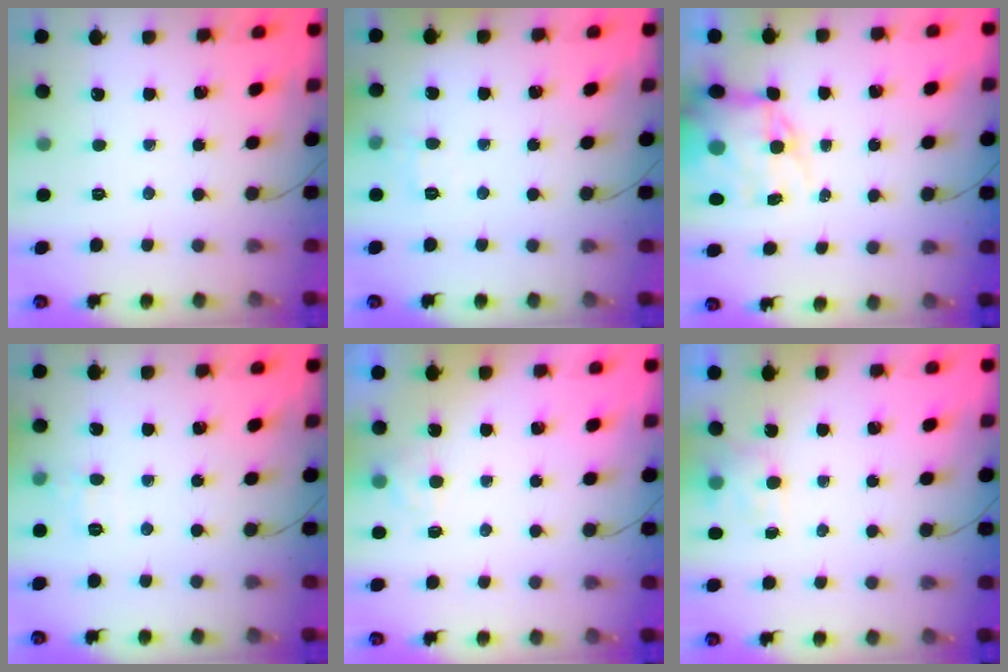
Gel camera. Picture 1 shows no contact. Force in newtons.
{"total": 6.5, "press": 6.4, "slide": 1.4}
{"total": 16.3, "press": 15.8, "slide": 4.2}
{"total": 5.2, "press": 4.9, "slide": 1.6}
{"total": 2.5, "press": 2.0, "slide": 1.5}
{"total": 4.1, "press": 4.0, "slide": 1.2}